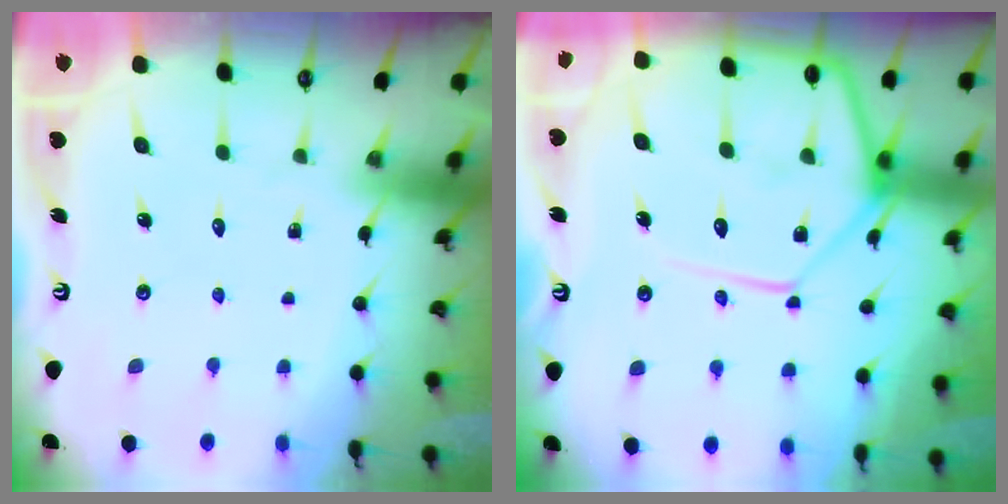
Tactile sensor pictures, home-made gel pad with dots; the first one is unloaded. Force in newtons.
{"total": 16.2, "press": 16.1, "slide": 1.8}